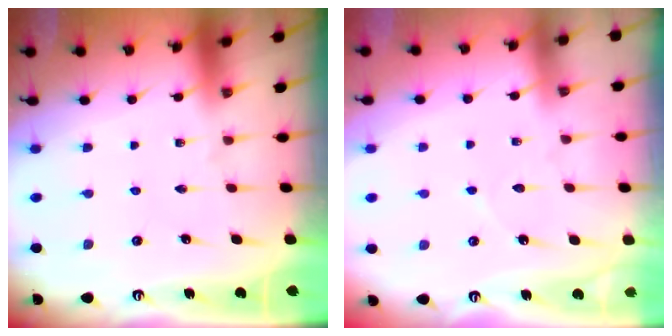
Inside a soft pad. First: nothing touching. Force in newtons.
{"total": 3.2, "press": 3.2, "slide": 0.4}